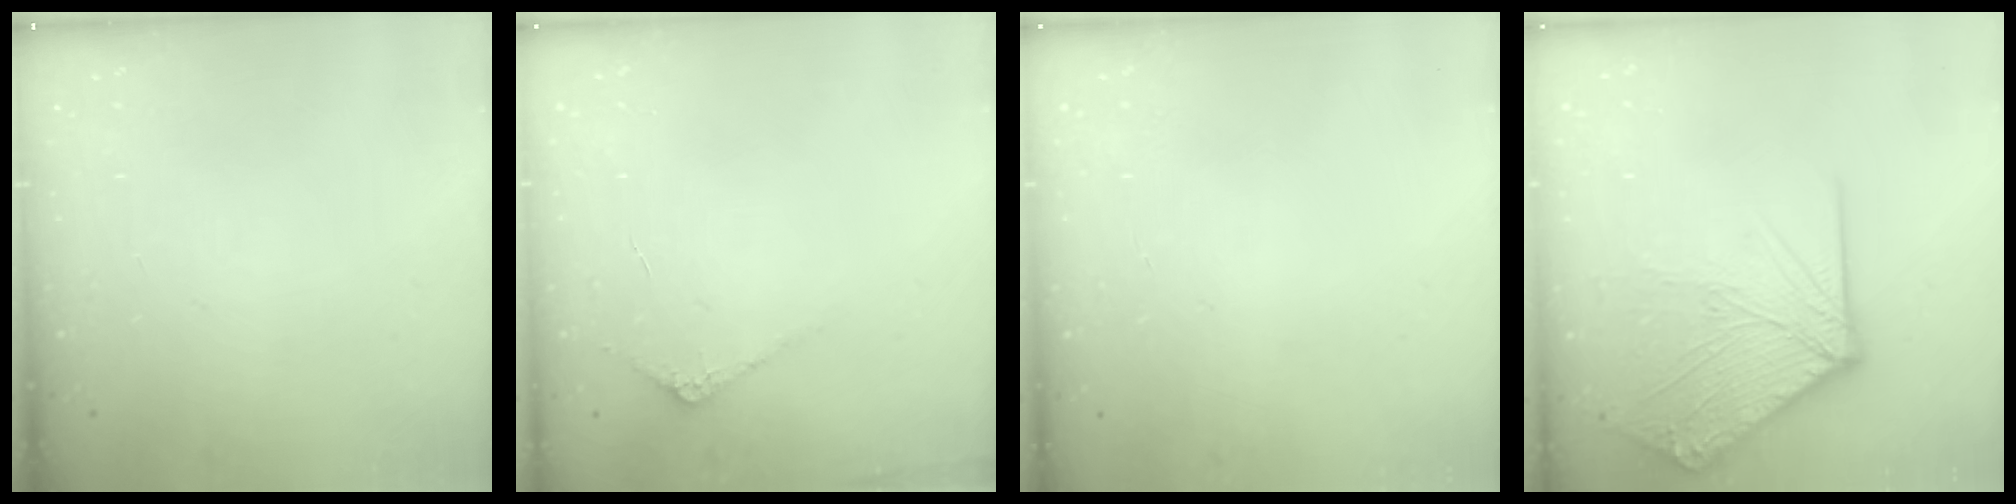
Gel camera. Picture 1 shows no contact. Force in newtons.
{"total": 6.0, "press": 5.9, "slide": 0.7}
{"total": 0.0}
{"total": 12.5, "press": 12.4, "slide": 1.9}